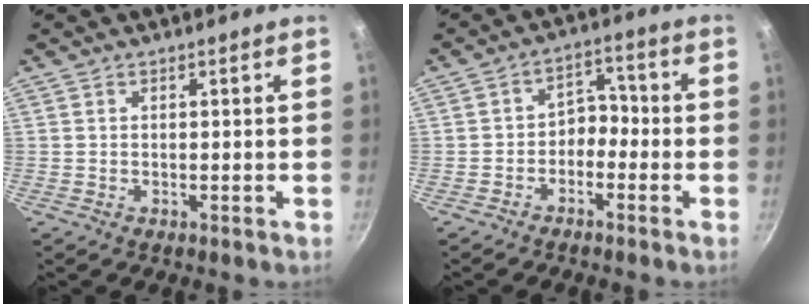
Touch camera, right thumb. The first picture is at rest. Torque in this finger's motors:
{"motor_torque": [-0.28, 0.23, -0.12, 0.36, 0.07]}